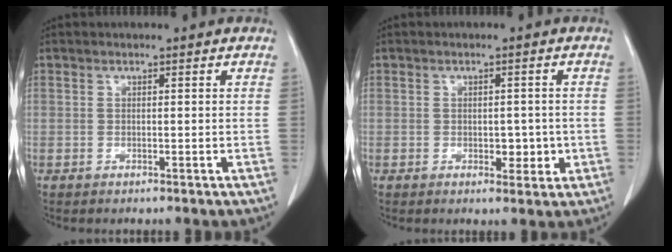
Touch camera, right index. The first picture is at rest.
{"total": 3.1, "force": [-0.6, 1.8, 2.4], "torque": [-0.023, 0.001, -0.002]}